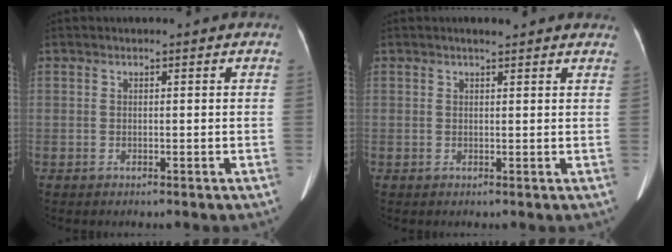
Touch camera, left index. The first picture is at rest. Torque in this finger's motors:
{"motor_torque": [0.02, -0.31, 0.01, 0.00]}